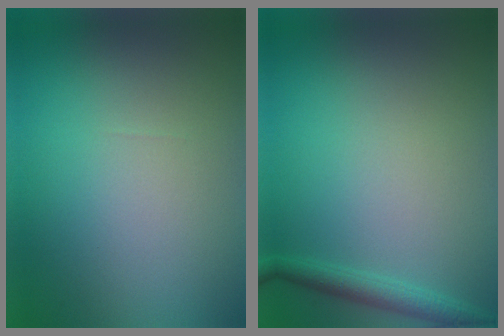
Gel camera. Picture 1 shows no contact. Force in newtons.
{"total": 1.8, "press": 1.8, "slide": 0.1}